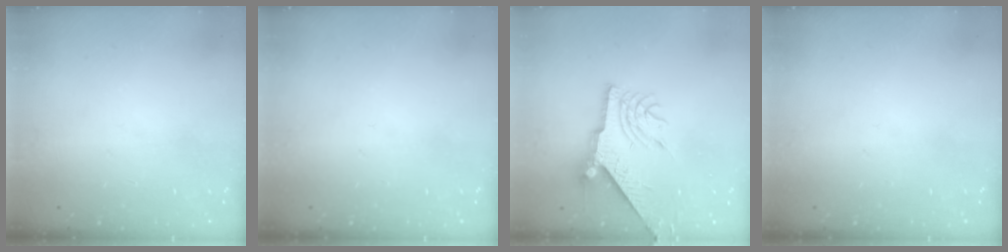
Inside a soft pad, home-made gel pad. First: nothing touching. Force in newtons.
{"total": 0.0}
{"total": 9.9, "press": 9.9, "slide": 0.8}
{"total": 0.0}